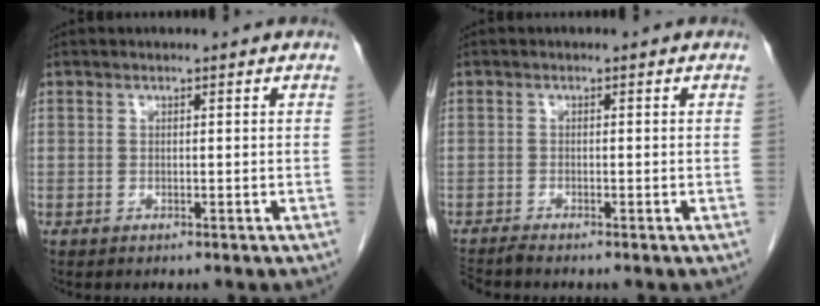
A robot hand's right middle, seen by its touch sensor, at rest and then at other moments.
{"total": 1.9, "force": [-1.7, -0.5, 0.5], "torque": [-0.014, -0.007, -0.035]}